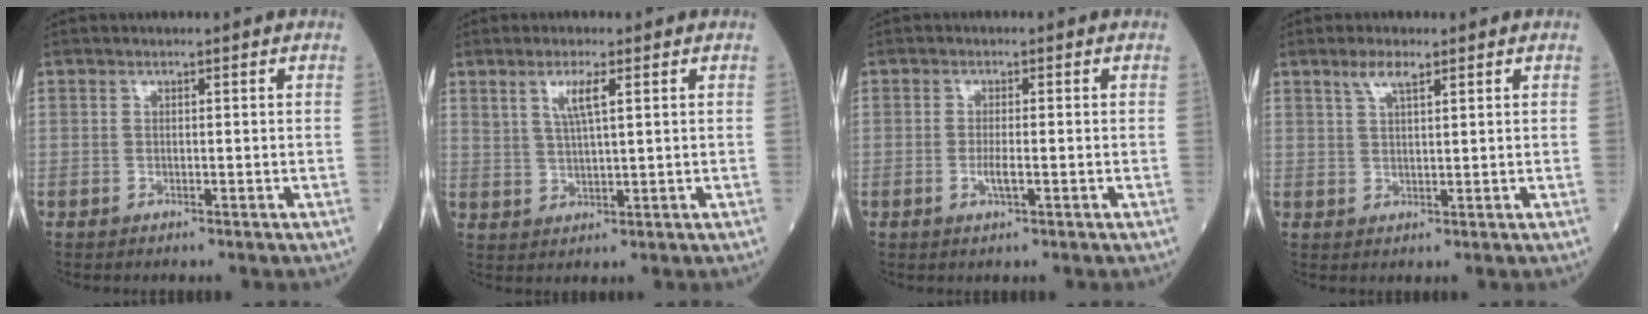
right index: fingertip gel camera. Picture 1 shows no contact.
{"total": 3.9, "force": [1.9, 0.3, 3.4], "torque": [-0.069, 0.001, 0.040]}
{"total": 2.1, "force": [-0.5, 0.1, 2.0], "torque": [-0.042, -0.003, -0.008]}
{"total": 3.1, "force": [2.1, 0.5, 2.2], "torque": [-0.048, 0.006, 0.044]}